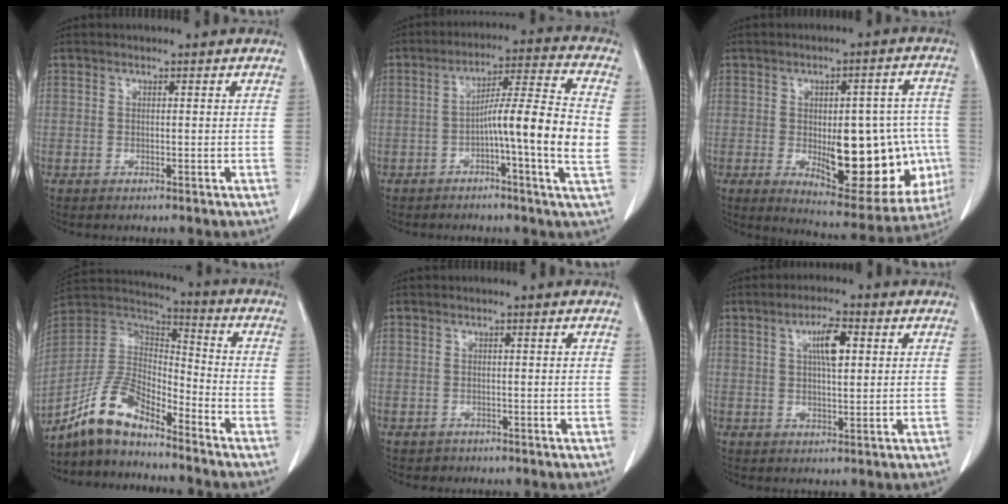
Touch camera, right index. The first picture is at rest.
{"total": 12.4, "force": [-1.6, -0.6, 12.3], "torque": [-0.192, 0.011, -0.035]}
{"total": 19.6, "force": [-3.6, 7.5, 17.7], "torque": [-0.182, 0.016, -0.019]}
{"total": 11.4, "force": [-9.2, 3.2, 5.9], "torque": [-0.131, 0.021, -0.179]}
{"total": 1.0, "force": [-0.6, 0.8, -0.1], "torque": [-0.008, 0.001, -0.010]}
{"total": 5.3, "force": [1.6, 1.2, 4.9], "torque": [-0.088, 0.004, 0.028]}